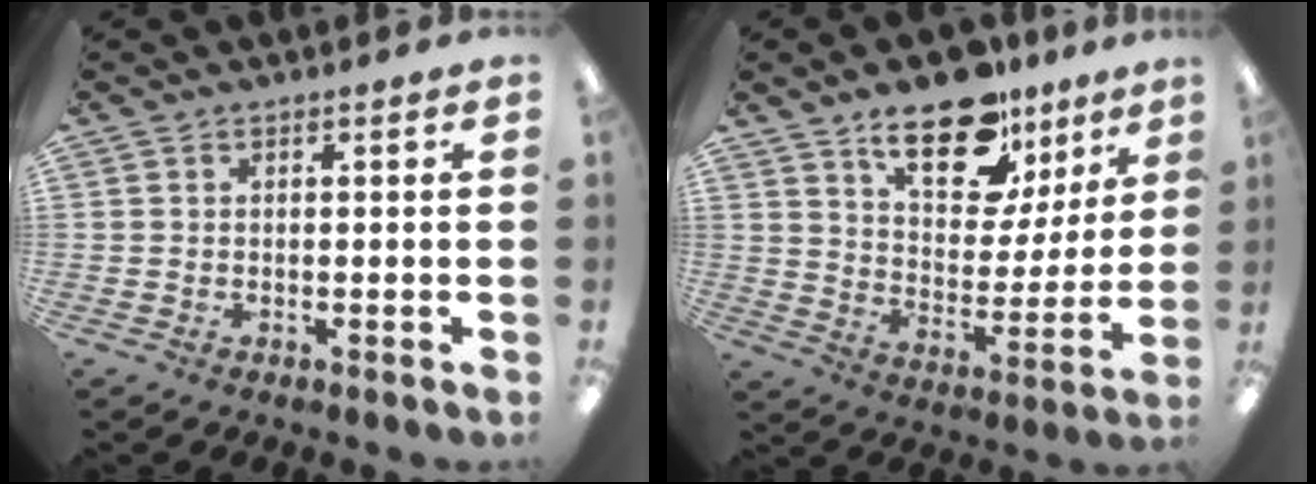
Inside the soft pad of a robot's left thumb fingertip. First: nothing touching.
{"total": 18.0, "force": [12.4, 8.7, 9.7], "torque": [-0.146, -0.069, 0.215]}